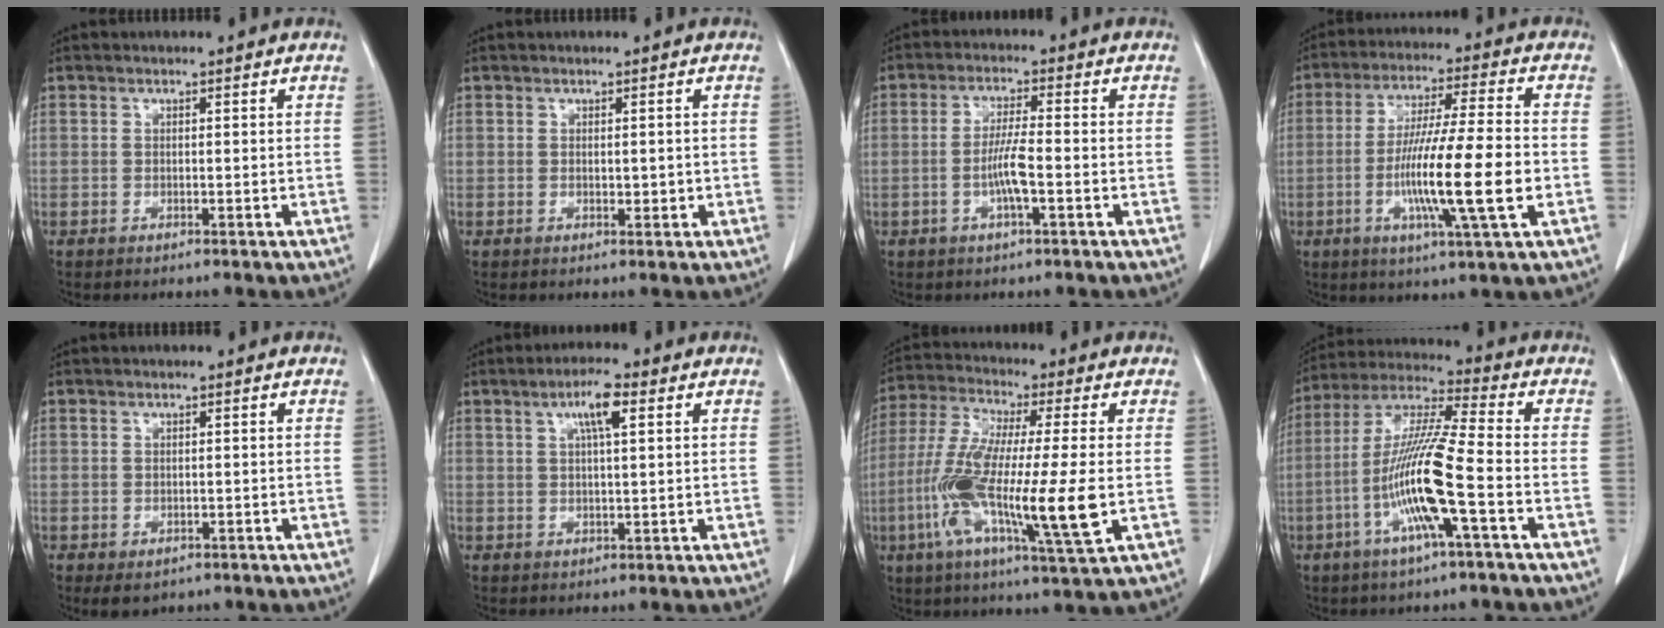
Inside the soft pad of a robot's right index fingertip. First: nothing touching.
{"total": 1.9, "force": [-0.1, 0.9, 1.6], "torque": [-0.026, 0.000, 0.005]}
{"total": 5.2, "force": [-1.5, 0.6, 5.0], "torque": [-0.102, 0.003, -0.026]}
{"total": 15.1, "force": [-3.4, 0.2, 14.7], "torque": [-0.266, -0.012, -0.063]}
{"total": 2.8, "force": [-1.2, 2.1, 1.4], "torque": [-0.020, -0.004, -0.004]}
{"total": 5.3, "force": [2.2, 0.9, 4.8], "torque": [-0.089, 0.006, 0.039]}
{"total": 18.4, "force": [-3.5, 1.8, 18.0], "torque": [-0.346, -0.026, -0.065]}
{"total": 14.3, "force": [-4.3, 0.2, 13.6], "torque": [-0.275, -0.002, -0.089]}